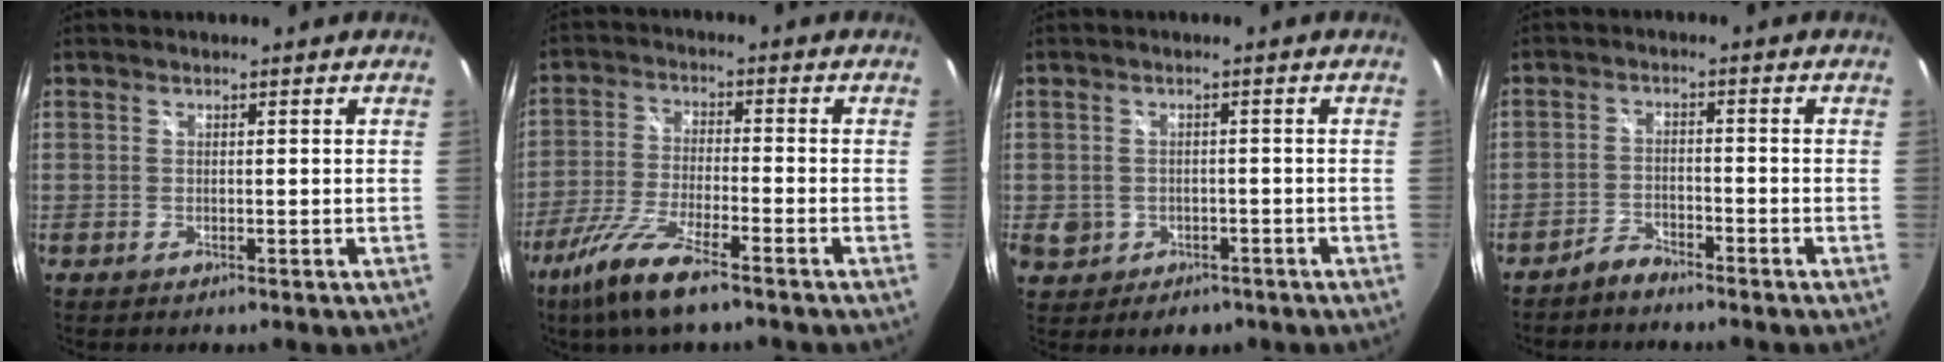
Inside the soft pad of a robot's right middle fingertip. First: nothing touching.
{"total": 11.0, "force": [-7.5, 1.6, 7.9], "torque": [-0.178, -0.021, -0.146]}
{"total": 5.8, "force": [-1.7, 5.2, 2.1], "torque": [-0.058, 0.000, -0.013]}
{"total": 3.1, "force": [-2.9, 0.7, 0.8], "torque": [-0.028, 0.005, -0.054]}